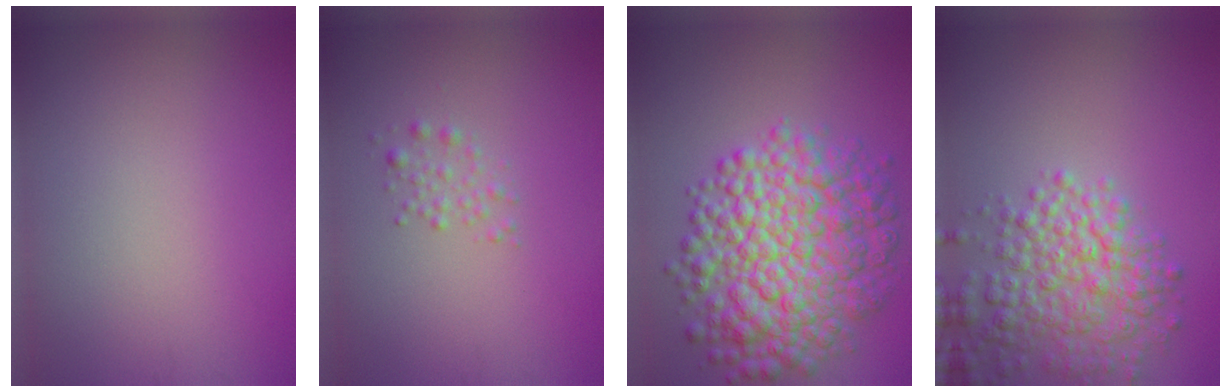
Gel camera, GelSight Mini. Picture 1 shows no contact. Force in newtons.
{"total": 1.2, "press": 1.2, "slide": 0.0}
{"total": 10.2, "press": 10.2, "slide": 0.2}
{"total": 5.6, "press": 5.6, "slide": 0.3}